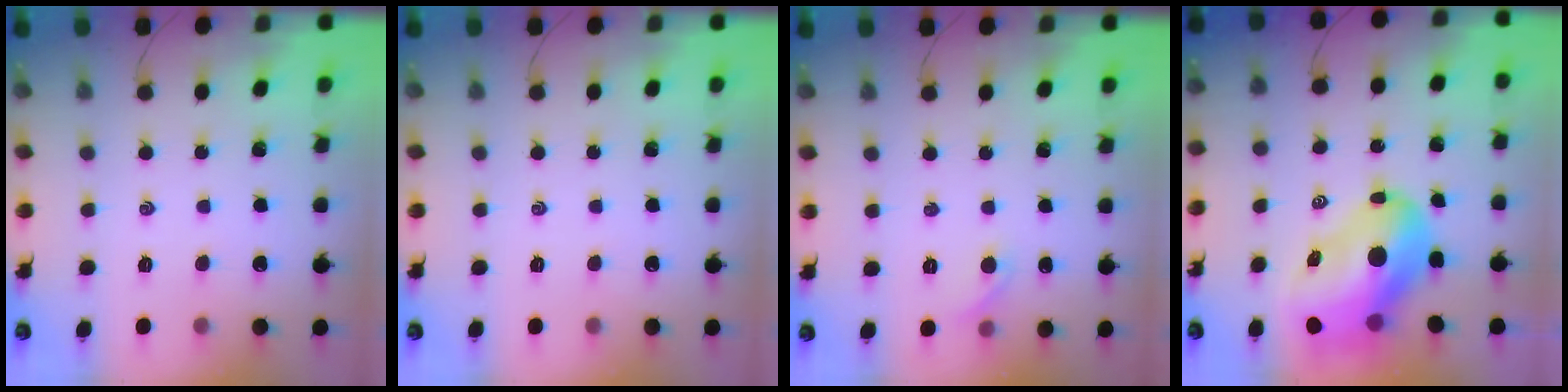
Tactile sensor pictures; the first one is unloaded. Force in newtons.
{"total": 0.0}
{"total": 4.7, "press": 4.3, "slide": 1.7}
{"total": 15.4, "press": 14.7, "slide": 4.6}